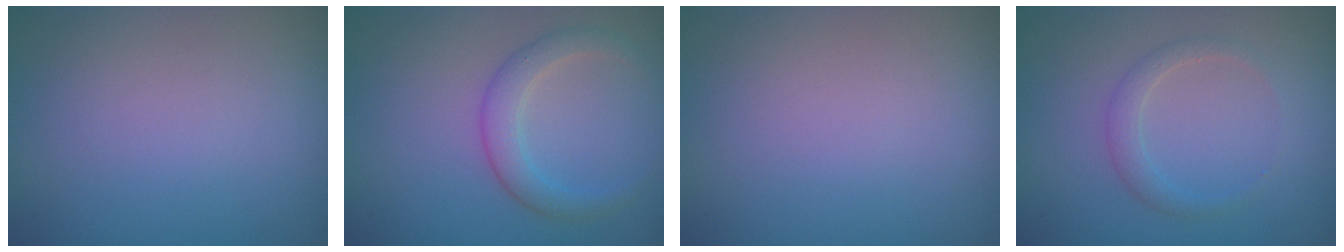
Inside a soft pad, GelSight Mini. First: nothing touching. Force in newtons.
{"total": 2.7, "press": 2.7, "slide": 0.2}
{"total": 0.0}
{"total": 1.6, "press": 1.6, "slide": 0.1}